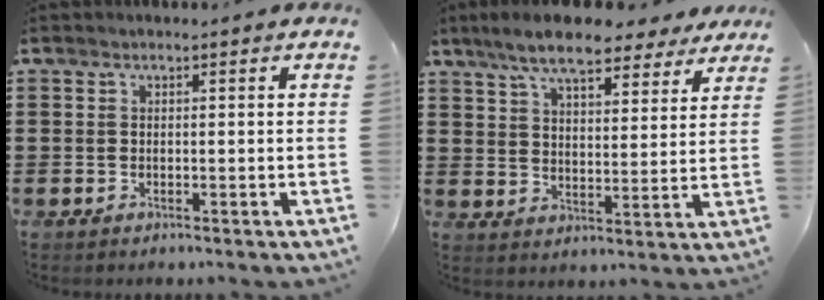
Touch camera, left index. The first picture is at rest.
{"total": 8.9, "force": [7.6, 1.8, 4.3], "torque": [-0.101, -0.015, 0.137]}